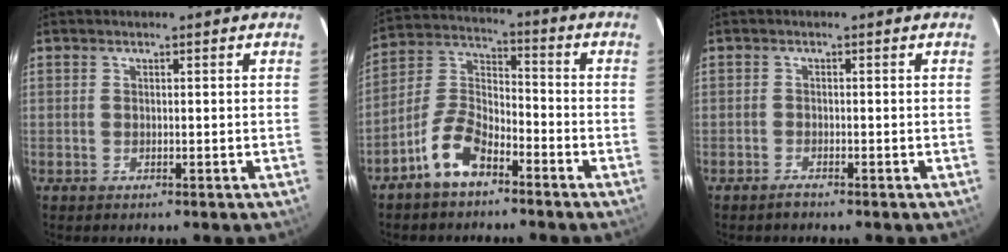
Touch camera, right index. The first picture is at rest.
{"total": 9.5, "force": [-6.1, 4.3, 5.8], "torque": [-0.128, 0.025, -0.117]}
{"total": 1.2, "force": [-1.1, 0.2, 0.4], "torque": [-0.009, -0.001, -0.023]}